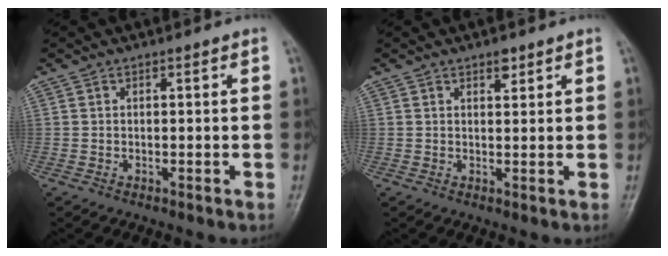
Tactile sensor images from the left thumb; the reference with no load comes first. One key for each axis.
{"total": 1.9, "fx": 1.4, "fy": 0.8, "fz": 1.1, "tx": -0.009, "ty": -0.008, "tz": 0.021}